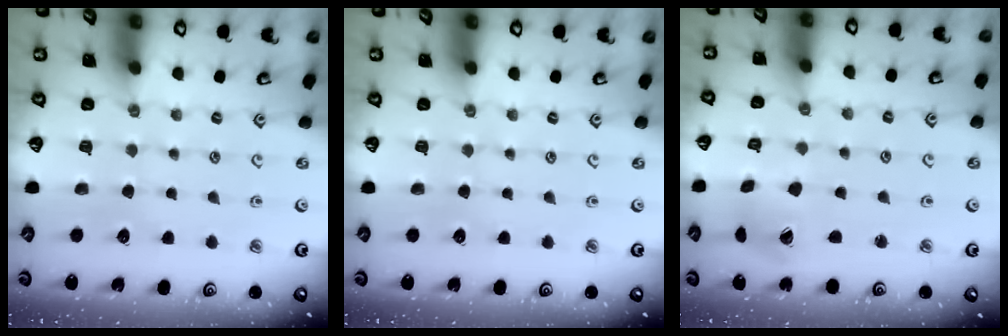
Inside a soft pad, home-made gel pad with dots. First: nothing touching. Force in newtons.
{"total": 0.0}
{"total": 5.1, "press": 5.1, "slide": 0.7}